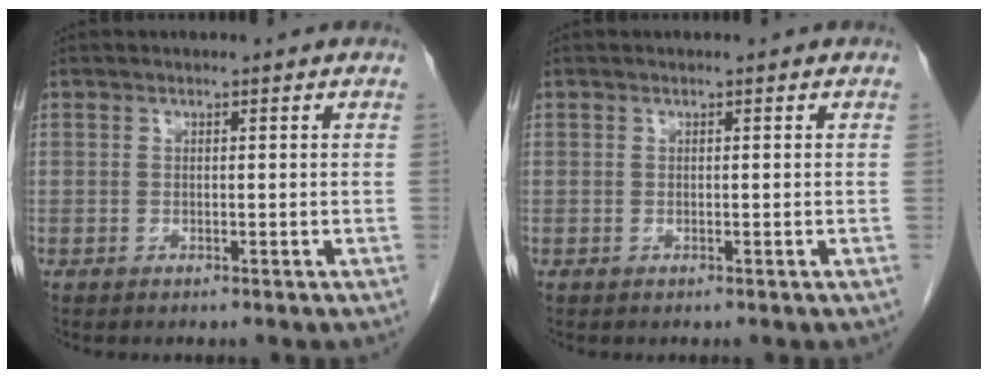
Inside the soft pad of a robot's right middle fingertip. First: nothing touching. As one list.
[{"total": 0.0}]